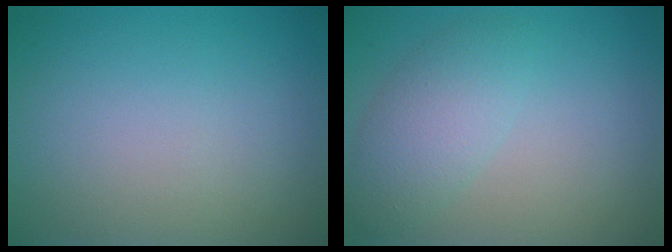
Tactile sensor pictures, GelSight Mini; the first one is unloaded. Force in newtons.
{"total": 3.4, "press": 3.4, "slide": 0.2}